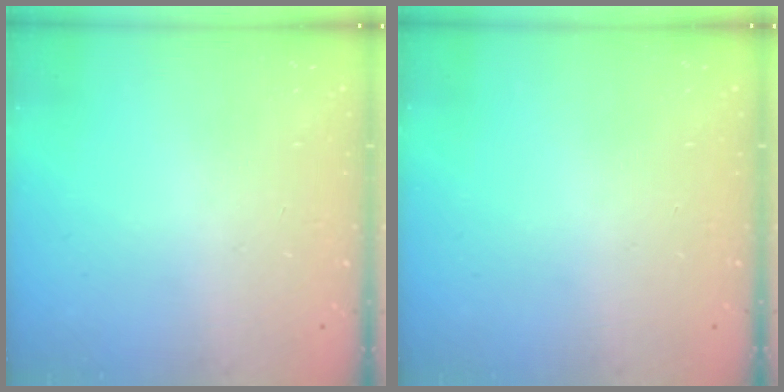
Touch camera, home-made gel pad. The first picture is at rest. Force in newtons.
{"total": 0.0}